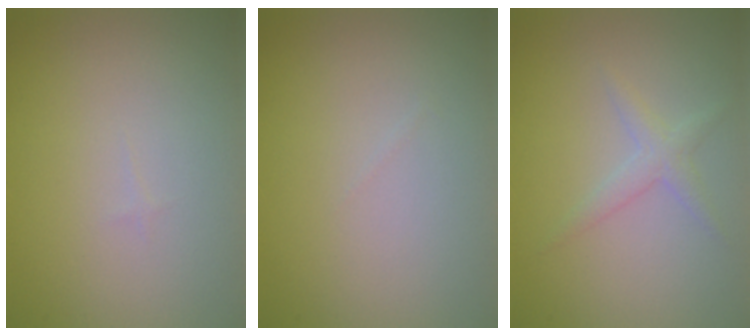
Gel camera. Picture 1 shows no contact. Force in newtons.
{"total": 0.0}
{"total": 1.5, "press": 1.5, "slide": 0.1}